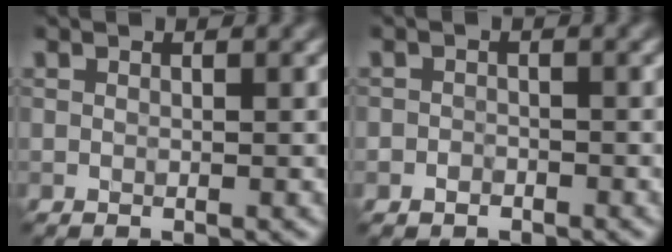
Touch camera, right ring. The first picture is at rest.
{"total": 1.0, "force": [-0.7, 0.7, 0.1], "torque": [0.004, 0.003, -0.012]}